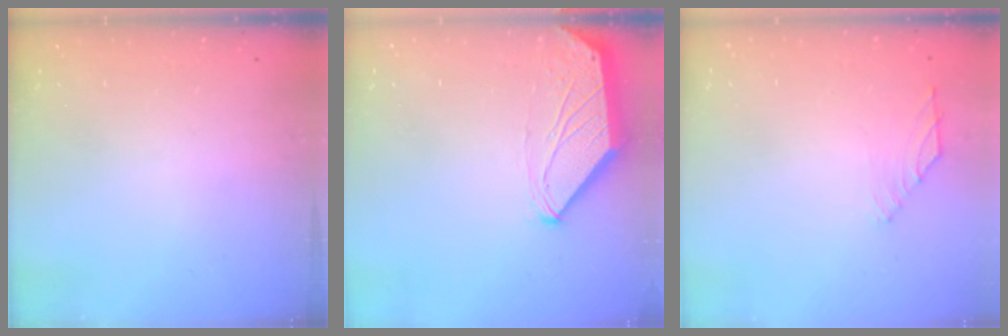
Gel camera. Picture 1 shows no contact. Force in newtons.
{"total": 0.0}
{"total": 1.4, "press": 1.3, "slide": 0.6}